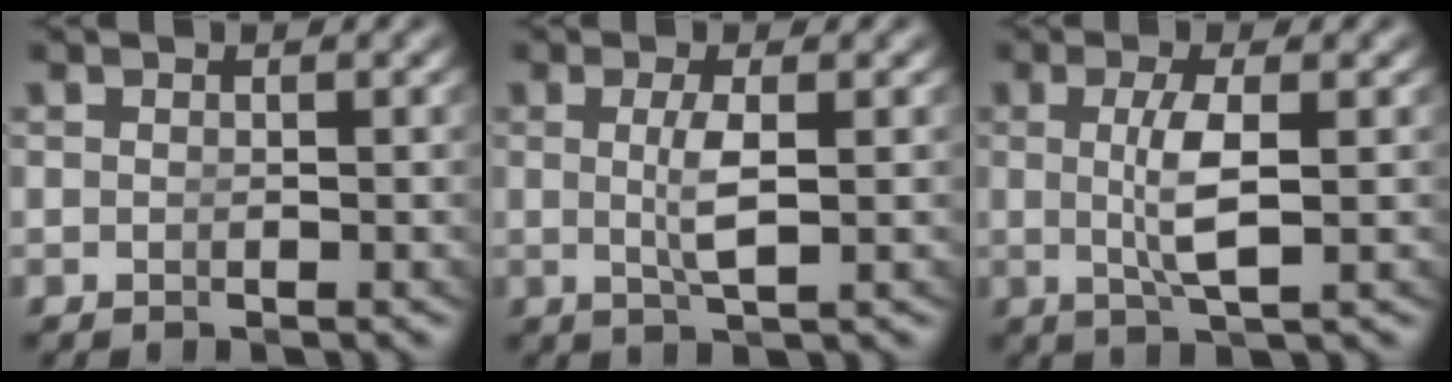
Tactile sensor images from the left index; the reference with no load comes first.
{"total": 2.5, "force": [0.0, -0.3, 2.5], "torque": [-0.049, -0.013, 0.010]}
{"total": 3.5, "force": [0.1, -0.1, 3.5], "torque": [-0.070, -0.011, 0.011]}